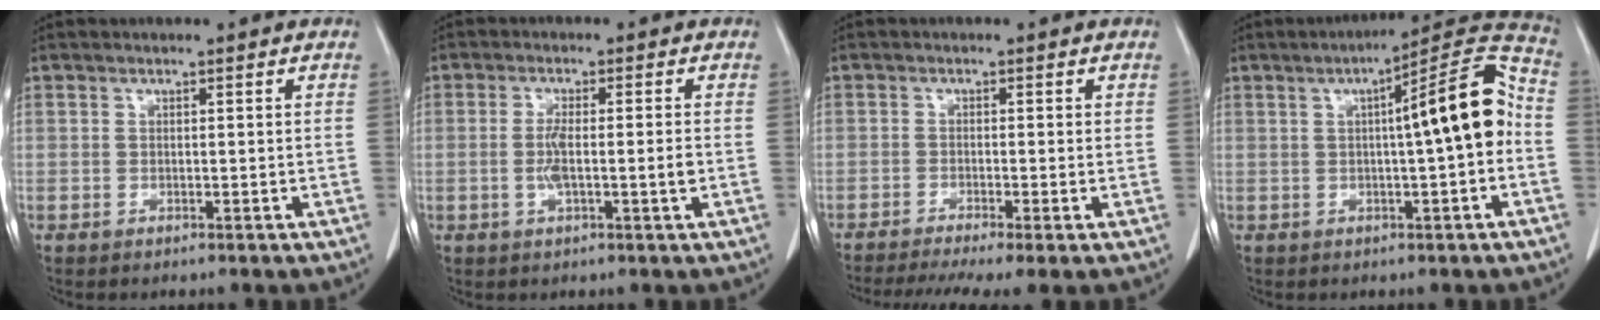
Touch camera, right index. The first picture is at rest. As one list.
[{"total": 4.6, "force": [-0.8, 0.3, 4.5], "torque": [-0.091, -0.003, -0.014]}, {"total": 7.5, "force": [-5.2, 0.6, 5.3], "torque": [-0.089, -0.009, -0.086]}, {"total": 11.9, "force": [0.3, 1.0, 11.8], "torque": [-0.162, 0.034, 0.000]}]